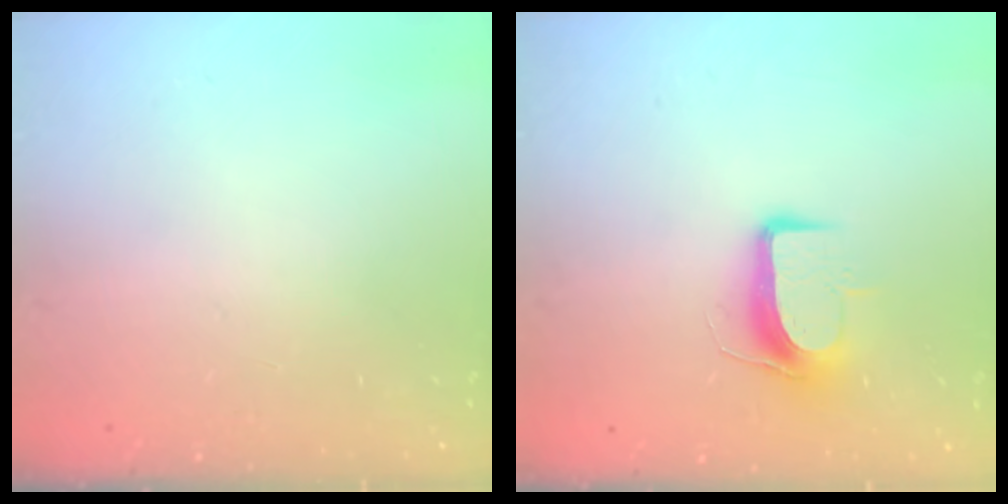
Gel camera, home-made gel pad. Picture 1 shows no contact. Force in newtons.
{"total": 9.2, "press": 9.1, "slide": 0.9}